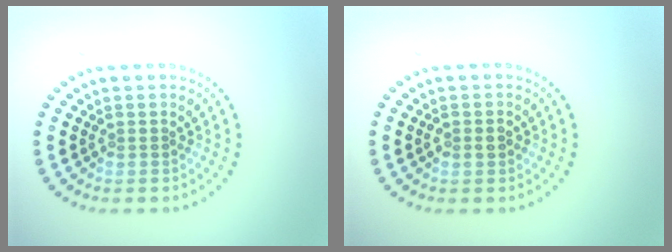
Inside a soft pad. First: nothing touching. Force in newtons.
{"total": 1.6, "press": 1.6, "slide": 0.1}